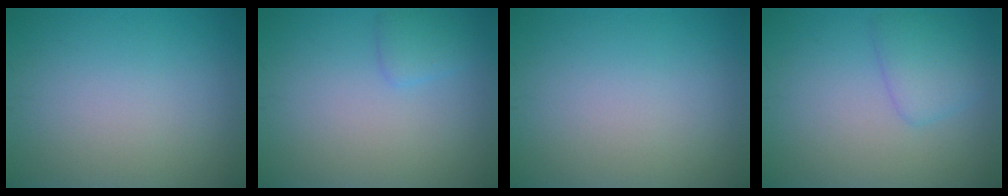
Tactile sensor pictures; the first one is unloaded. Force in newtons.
{"total": 1.6, "press": 1.6, "slide": 0.1}
{"total": 0.0}
{"total": 2.6, "press": 2.6, "slide": 0.0}